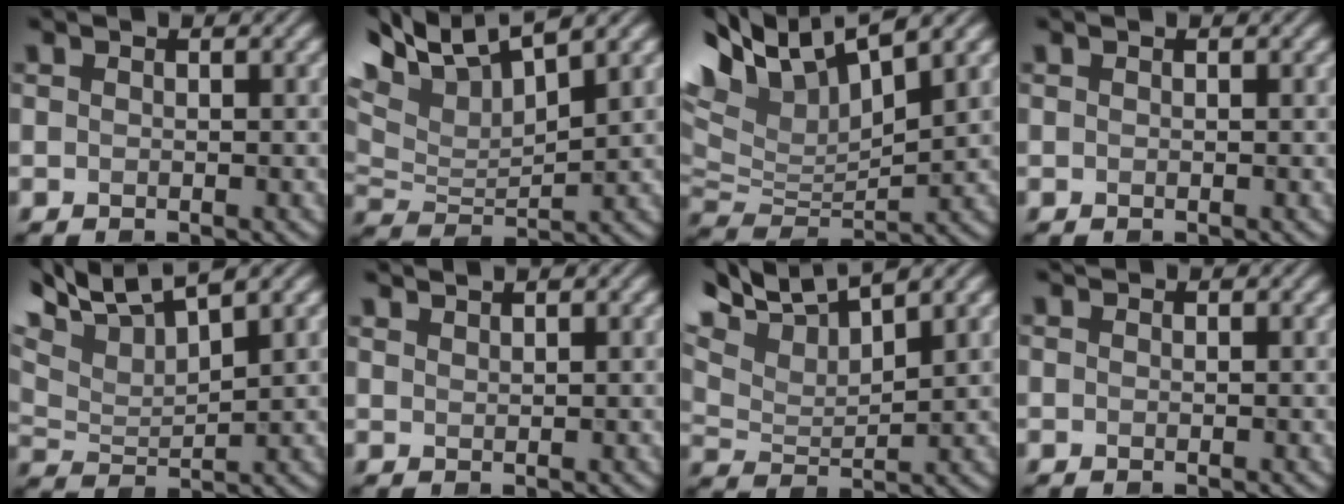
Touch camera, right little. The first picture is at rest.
{"total": 8.9, "force": [5.1, 3.4, 6.4], "torque": [-0.135, 0.021, 0.092]}
{"total": 10.3, "force": [6.7, 3.6, 6.9], "torque": [-0.151, 0.017, 0.121]}
{"total": 0.0}
{"total": 7.1, "force": [5.0, 1.9, 4.6], "torque": [-0.090, 0.023, 0.091]}
{"total": 1.8, "force": [1.7, 0.3, 0.6], "torque": [0.000, 0.003, 0.022]}
{"total": 7.2, "force": [5.3, 2.1, 4.3], "torque": [-0.089, 0.021, 0.093]}
{"total": 0.6, "force": [0.6, 0.0, 0.1], "torque": [-0.006, 0.000, 0.009]}